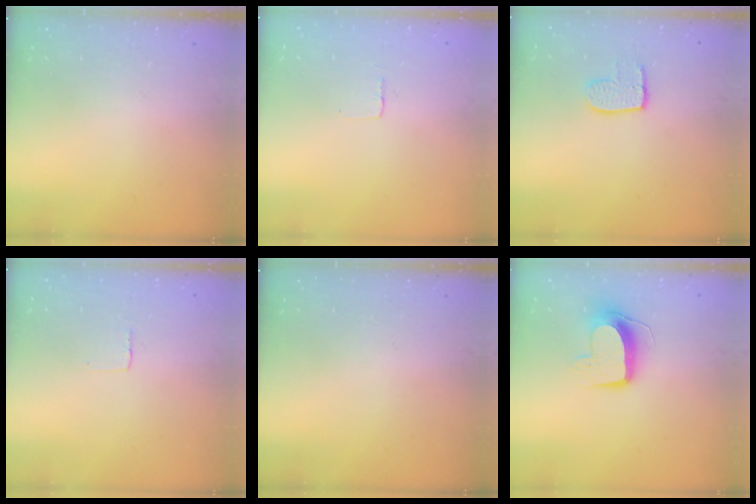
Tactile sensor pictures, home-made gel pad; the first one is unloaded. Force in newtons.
{"total": 1.9, "press": 1.9, "slide": 0.1}
{"total": 8.1, "press": 8.0, "slide": 0.6}
{"total": 1.9, "press": 1.9, "slide": 0.1}
{"total": 0.0}
{"total": 12.1, "press": 12.1, "slide": 1.0}